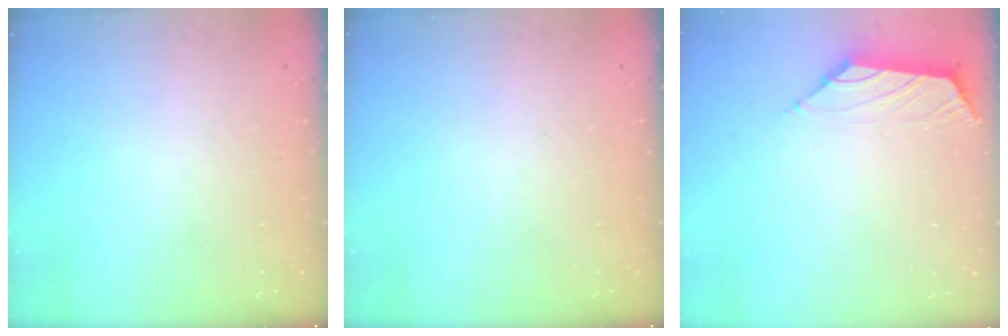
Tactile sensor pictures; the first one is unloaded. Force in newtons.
{"total": 0.0}
{"total": 1.5, "press": 1.4, "slide": 0.6}